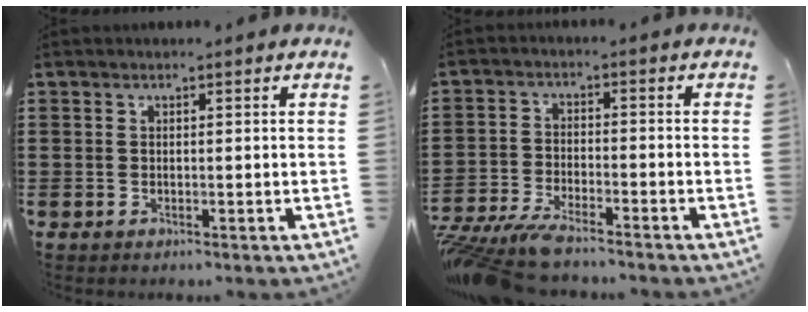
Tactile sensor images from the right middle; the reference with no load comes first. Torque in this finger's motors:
{"motor_torque": [1.77, -0.37, 0.54, 0.21]}